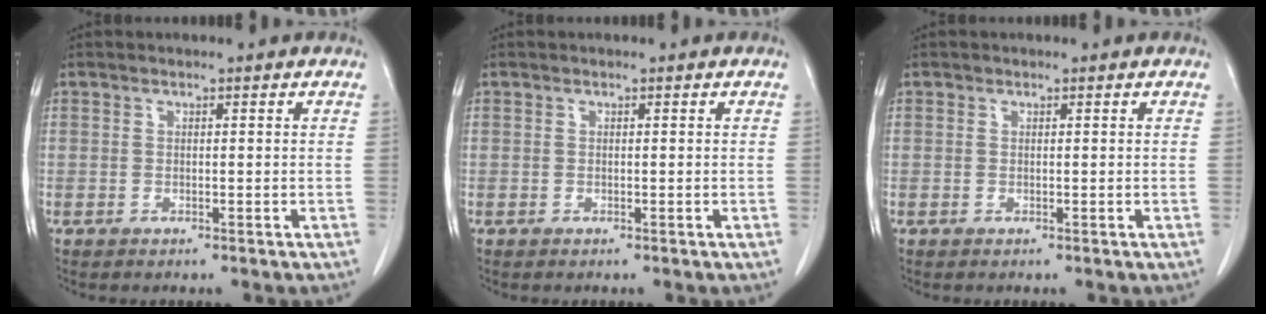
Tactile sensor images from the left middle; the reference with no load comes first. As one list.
[{"total": 0.0}, {"total": 0.0}]